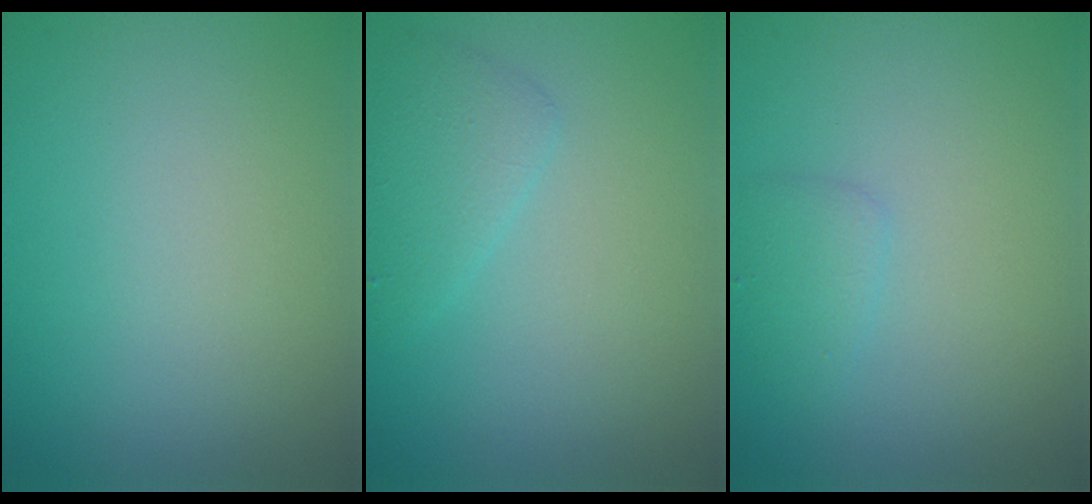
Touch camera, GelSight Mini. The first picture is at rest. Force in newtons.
{"total": 2.1, "press": 2.1, "slide": 0.1}
{"total": 1.3, "press": 1.3, "slide": 0.0}